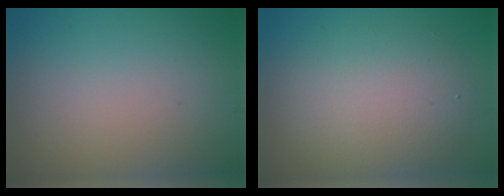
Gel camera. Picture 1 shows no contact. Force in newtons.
{"total": 5.3, "press": 5.3, "slide": 0.4}